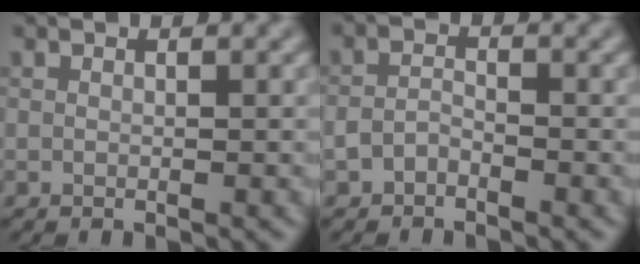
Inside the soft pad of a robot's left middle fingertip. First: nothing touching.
{"total": 1.4, "force": [-0.9, 0.7, 0.8], "torque": [-0.017, 0.005, -0.023]}